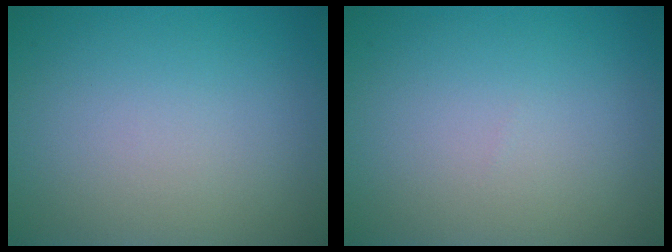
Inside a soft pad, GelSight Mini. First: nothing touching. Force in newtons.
{"total": 0.0}